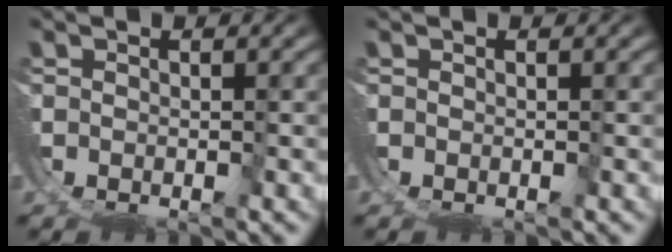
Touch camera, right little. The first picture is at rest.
{"total": 0.0}